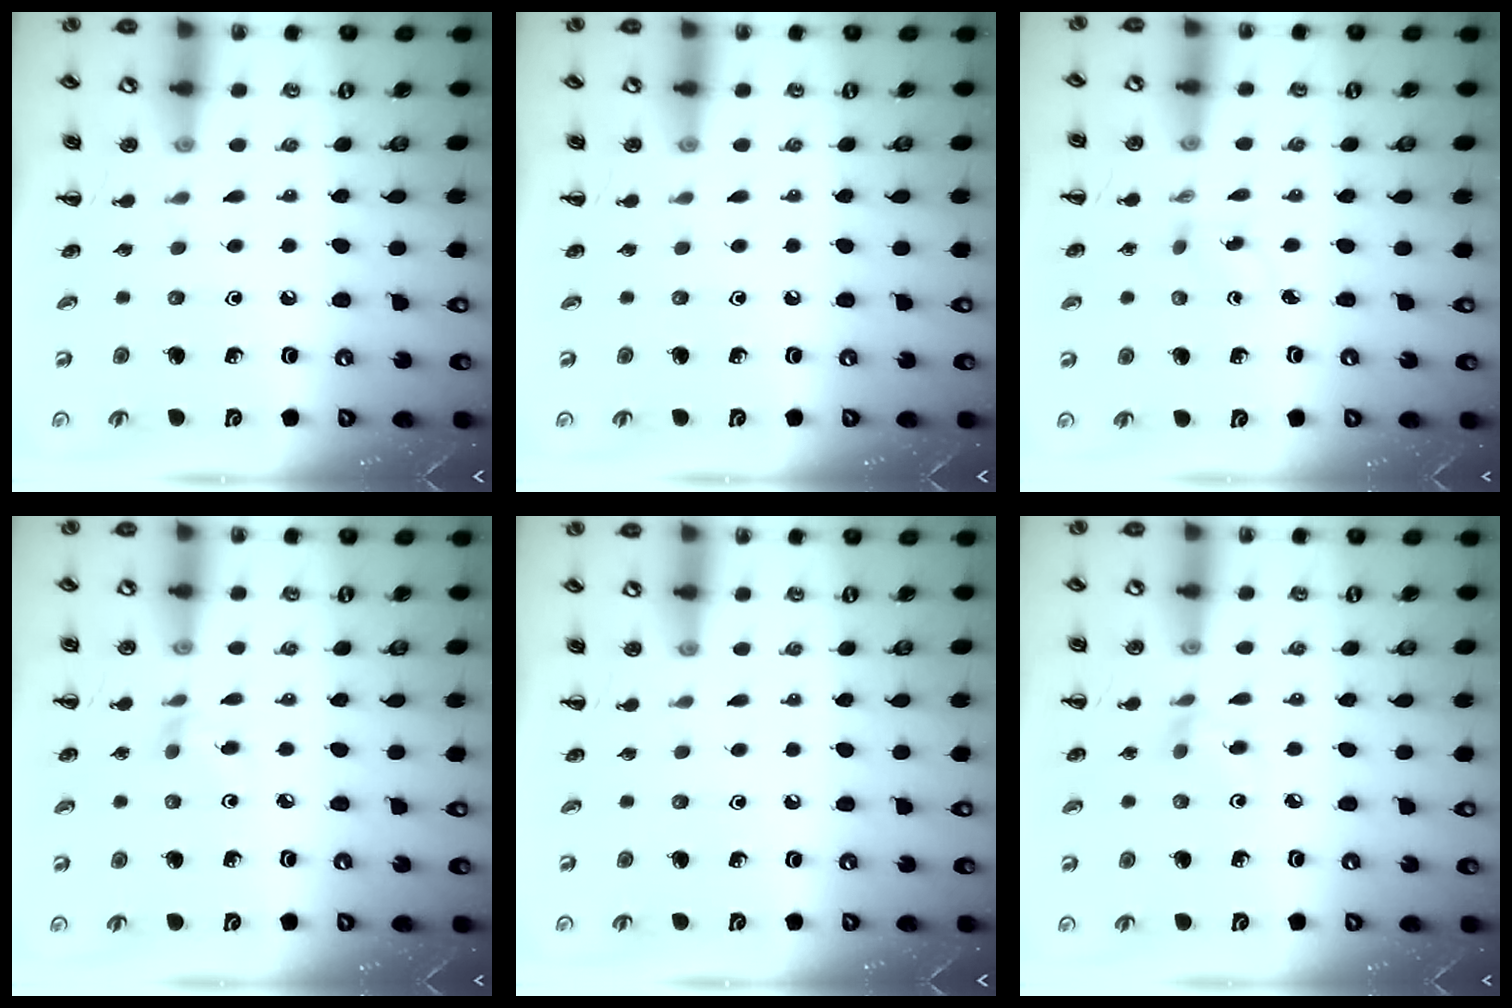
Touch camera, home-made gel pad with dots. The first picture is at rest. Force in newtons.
{"total": 0.0}
{"total": 0.9, "press": 0.7, "slide": 0.5}
{"total": 3.0, "press": 2.8, "slide": 1.2}
{"total": 0.0}
{"total": 3.0, "press": 2.8, "slide": 0.9}